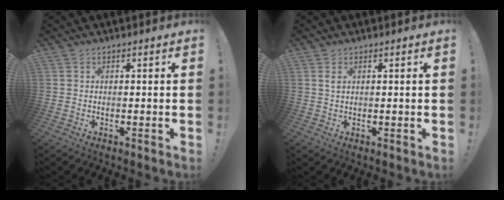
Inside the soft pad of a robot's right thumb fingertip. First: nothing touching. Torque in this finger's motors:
{"motor_torque": [-0.16, 0.00, 0.23, 0.01, -0.05]}